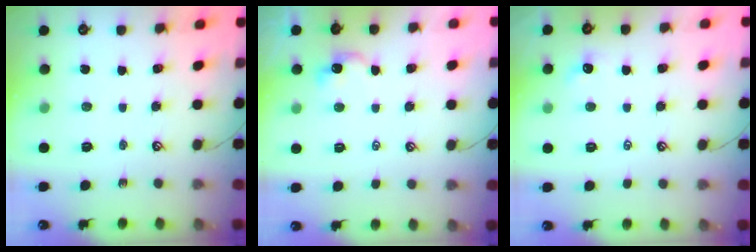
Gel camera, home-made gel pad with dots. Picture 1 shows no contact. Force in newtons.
{"total": 2.6, "press": 2.6, "slide": 0.0}
{"total": 0.5, "press": 0.1, "slide": 0.5}